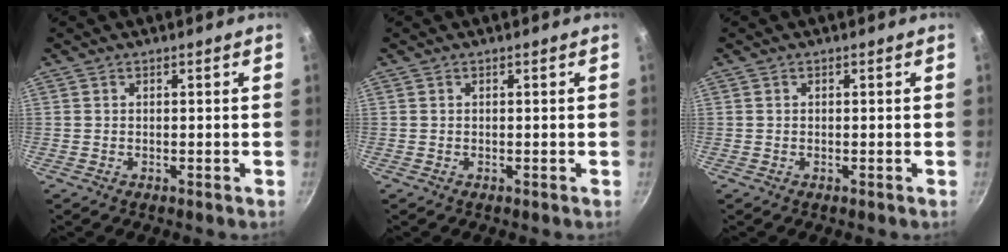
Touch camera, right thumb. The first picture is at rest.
{"total": 0.0}
{"total": 0.0}